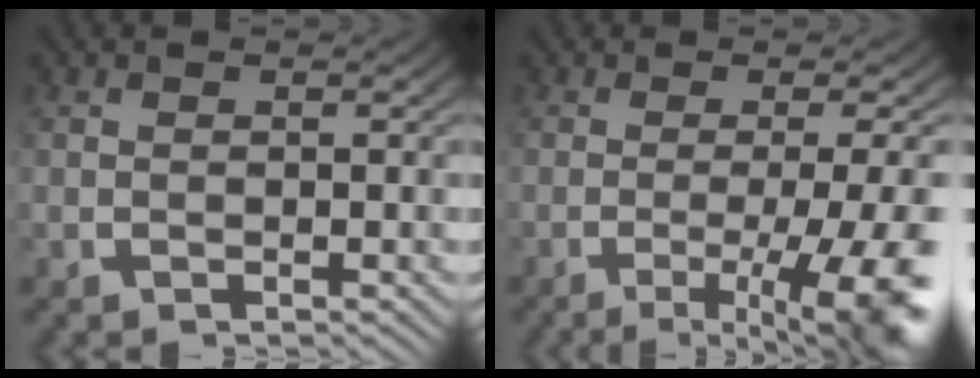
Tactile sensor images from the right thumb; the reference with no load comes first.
{"total": 8.6, "force": [-3.2, 3.2, 7.3], "torque": [-0.106, -0.018, -0.038]}